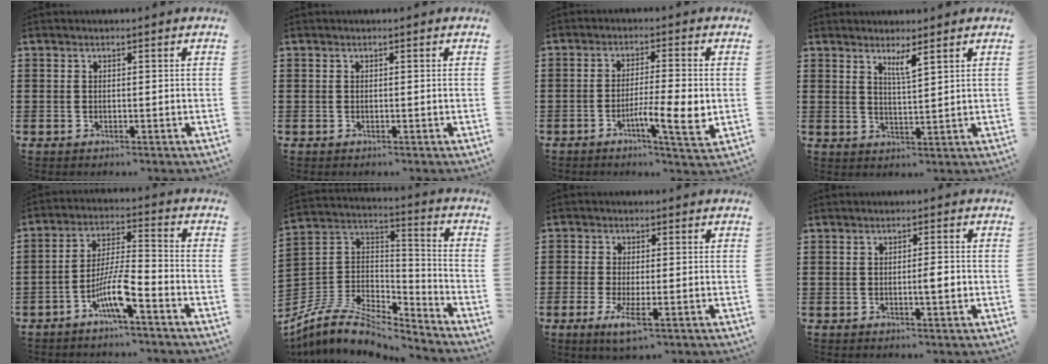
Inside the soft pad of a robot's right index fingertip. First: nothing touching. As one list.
[{"total": 0.0}, {"total": 7.7, "force": [-1.9, 1.0, 7.3], "torque": [-0.119, -0.005, -0.029]}, {"total": 3.0, "force": [2.2, 0.1, 2.1], "torque": [-0.045, -0.001, 0.037]}, {"total": 8.5, "force": [-4.8, 1.5, 6.9], "torque": [-0.145, -0.005, -0.092]}, {"total": 9.2, "force": [-7.3, 3.9, 4.1], "torque": [-0.099, 0.010, -0.144]}, {"total": 4.0, "force": [-1.8, 1.1, 3.4], "torque": [-0.075, -0.012, -0.034]}, {"total": 2.5, "force": [-0.3, 0.3, 2.5], "torque": [-0.043, -0.003, -0.006]}]